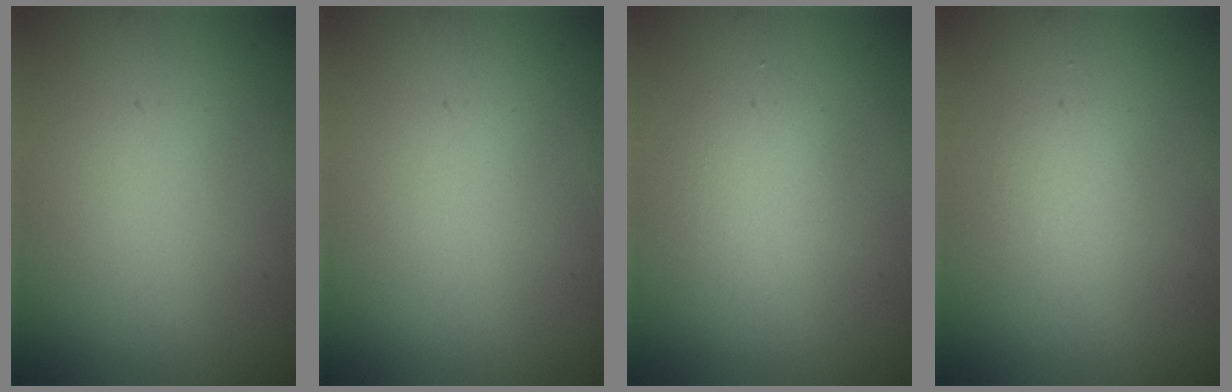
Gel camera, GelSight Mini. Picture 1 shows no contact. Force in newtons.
{"total": 0.0}
{"total": 1.7, "press": 1.6, "slide": 0.1}
{"total": 0.9, "press": 0.9, "slide": 0.0}